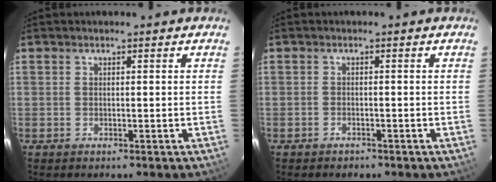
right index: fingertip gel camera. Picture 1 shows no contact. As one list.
[{"total": 1.3, "force": [-1.1, 0.7, 0.1], "torque": [-0.005, 0.004, -0.015]}]